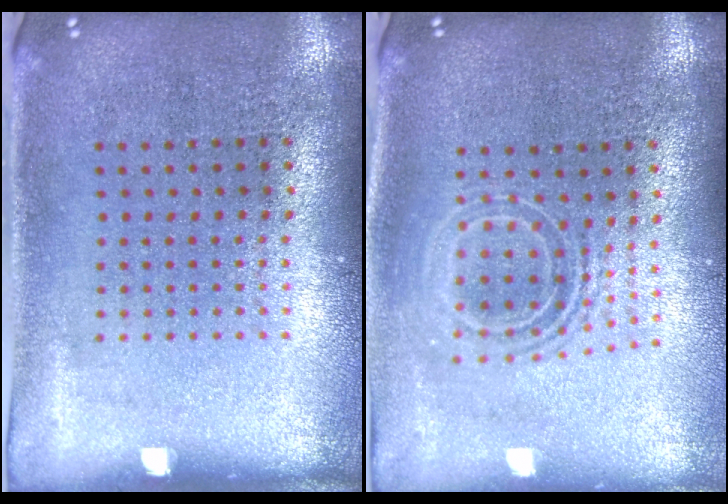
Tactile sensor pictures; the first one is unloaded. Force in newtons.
{"total": 1.6, "press": 1.3, "slide": 1.0}